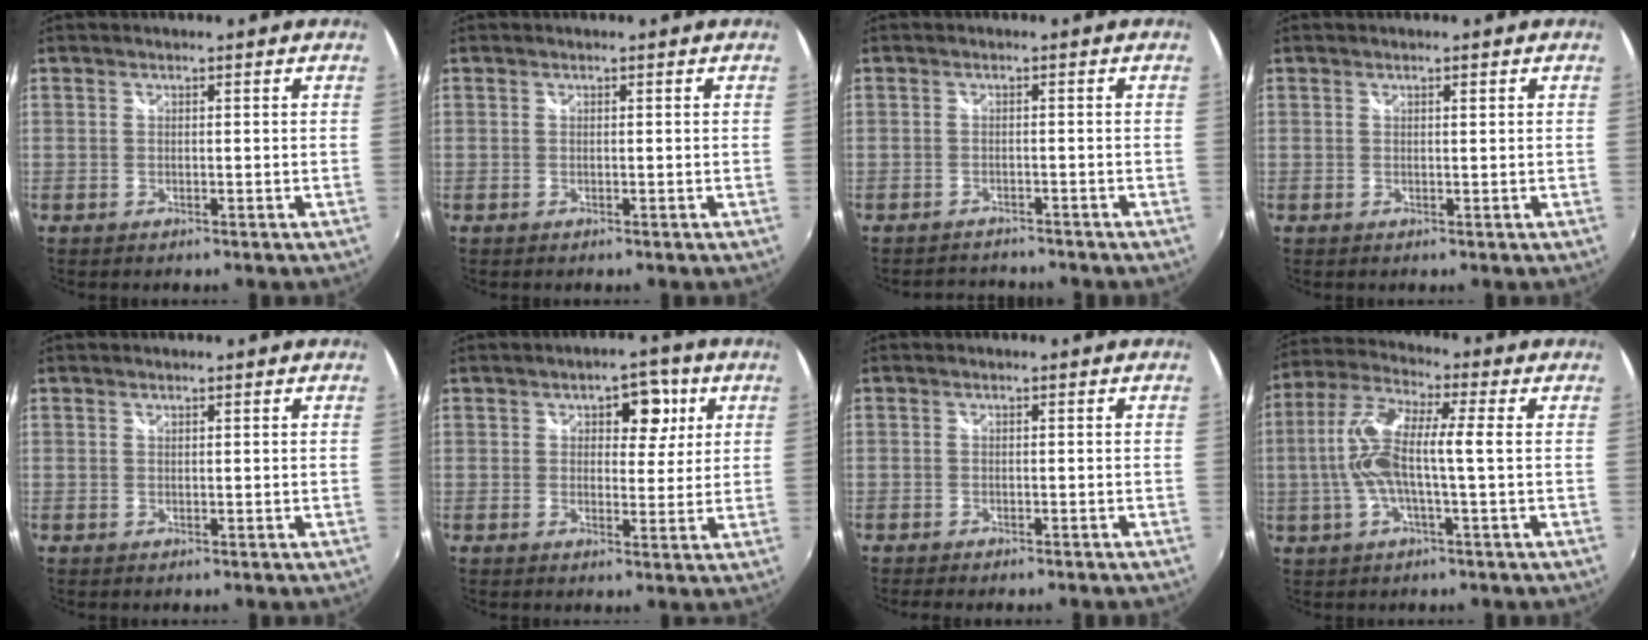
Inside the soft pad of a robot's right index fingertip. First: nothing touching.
{"total": 0.0}
{"total": 3.9, "force": [-3.7, 1.0, 0.4], "torque": [-0.020, -0.003, -0.060]}
{"total": 0.5, "force": [0.3, 0.0, 0.4], "torque": [-0.006, 0.002, 0.005]}
{"total": 0.0}
{"total": 5.9, "force": [2.1, 4.0, 3.9], "torque": [-0.047, 0.012, 0.027]}
{"total": 3.0, "force": [-2.7, 0.6, 1.4], "torque": [-0.031, -0.016, -0.043]}
{"total": 12.0, "force": [-0.5, 2.2, 11.8], "torque": [-0.241, 0.010, -0.012]}